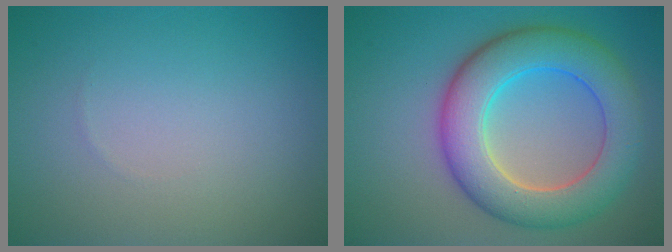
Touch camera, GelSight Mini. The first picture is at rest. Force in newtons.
{"total": 8.5, "press": 8.5, "slide": 0.2}